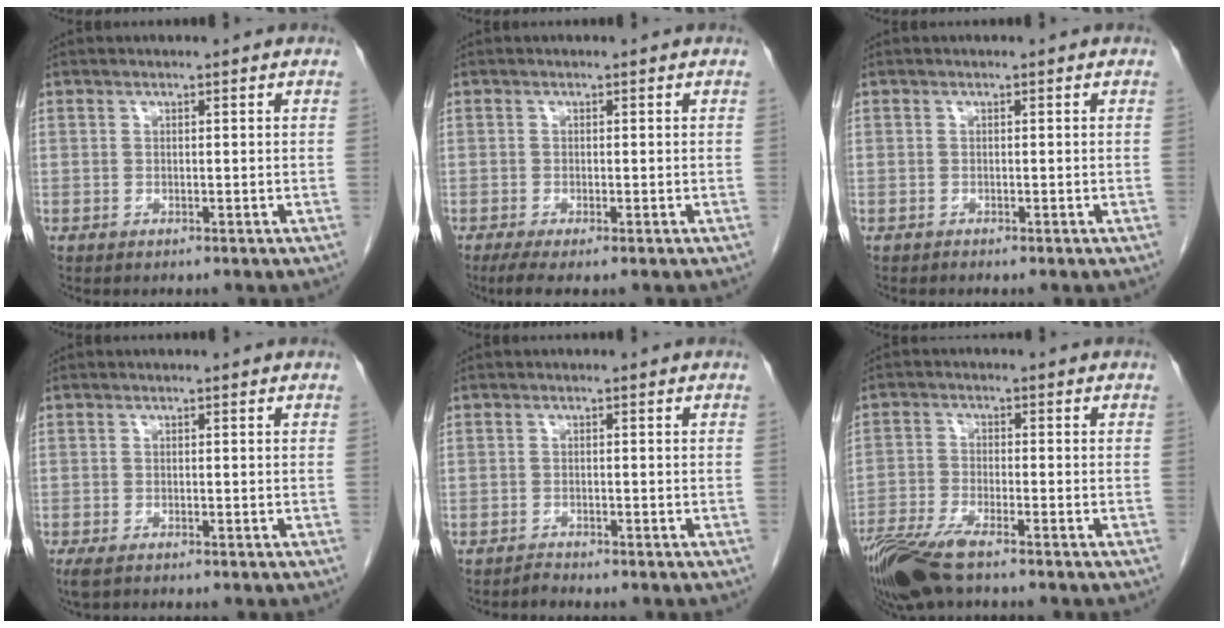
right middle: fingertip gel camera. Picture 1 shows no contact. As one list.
[{"total": 3.4, "force": [-2.2, 0.5, 2.5], "torque": [-0.046, -0.012, -0.037]}, {"total": 0.0}, {"total": 2.1, "force": [-1.6, 0.6, 1.2], "torque": [-0.023, -0.007, -0.026]}, {"total": 0.9, "force": [-0.9, -0.1, -0.2], "torque": [0.006, -0.004, -0.016]}, {"total": 9.6, "force": [-7.2, 1.7, 6.1], "torque": [-0.121, -0.020, -0.133]}]